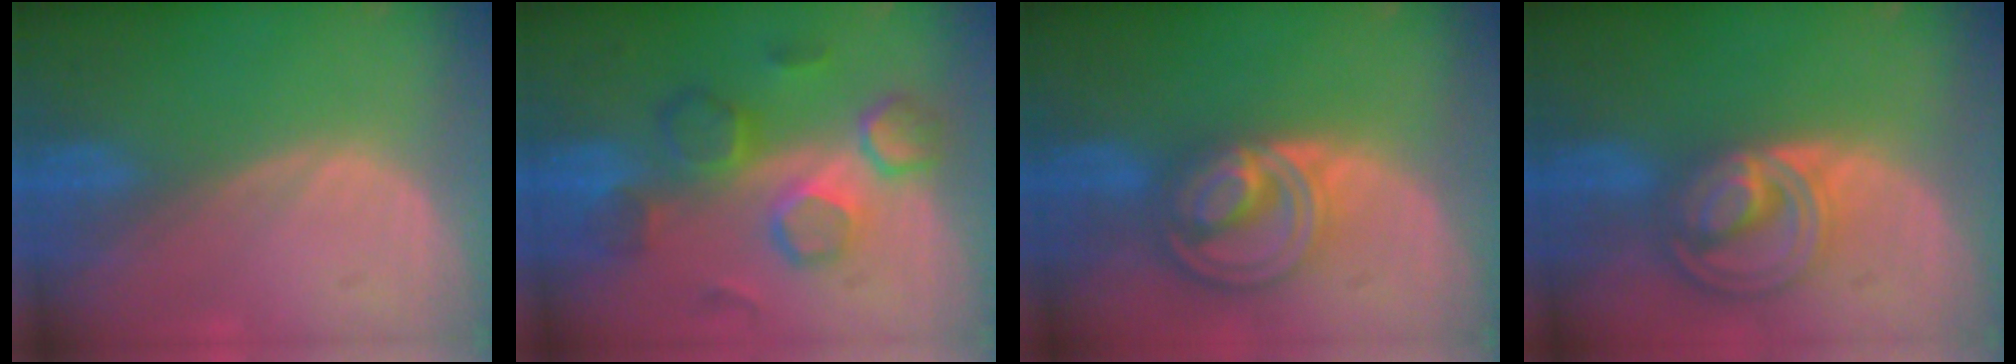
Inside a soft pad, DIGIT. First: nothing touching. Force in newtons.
{"total": 8.7, "press": 8.6, "slide": 1.5}
{"total": 8.7, "press": 7.4, "slide": 4.6}
{"total": 8.7, "press": 7.3, "slide": 4.7}